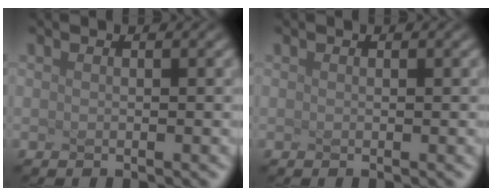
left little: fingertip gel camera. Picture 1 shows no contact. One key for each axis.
{"total": 0.0}